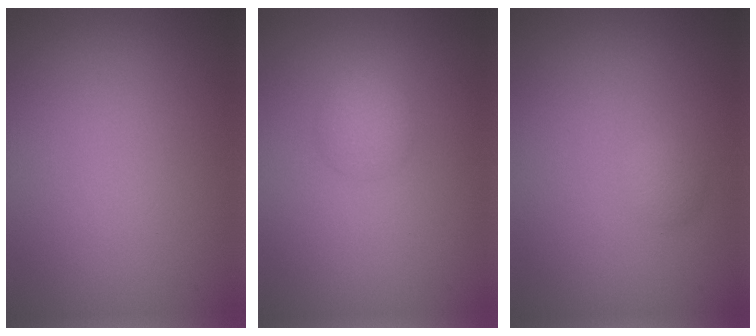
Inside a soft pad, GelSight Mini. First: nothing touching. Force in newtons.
{"total": 1.5, "press": 1.5, "slide": 0.0}
{"total": 0.9, "press": 0.9, "slide": 0.0}